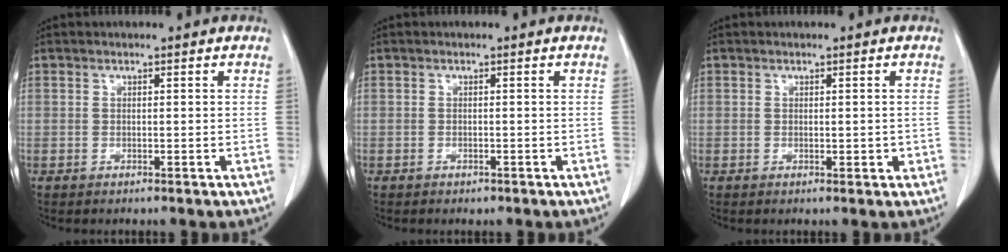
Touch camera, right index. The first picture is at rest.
{"total": 0.7, "force": [-0.5, 0.4, 0.3], "torque": [-0.008, -0.001, -0.005]}
{"total": 1.4, "force": [-0.1, 0.6, 1.2], "torque": [-0.016, -0.002, 0.003]}